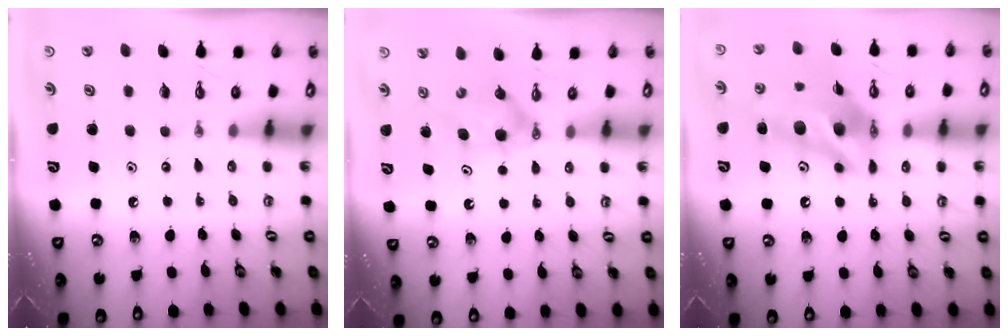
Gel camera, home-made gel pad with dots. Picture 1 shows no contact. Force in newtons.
{"total": 4.4, "press": 4.3, "slide": 0.9}
{"total": 14.6, "press": 14.5, "slide": 1.3}